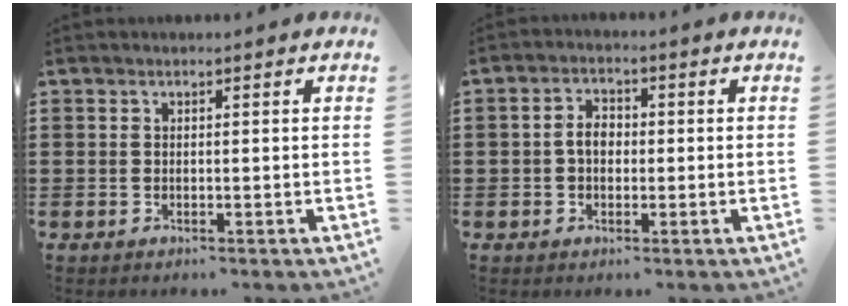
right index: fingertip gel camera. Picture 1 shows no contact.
{"total": 3.1, "force": [-0.3, 2.0, 2.4], "torque": [-0.049, 0.006, -0.008]}